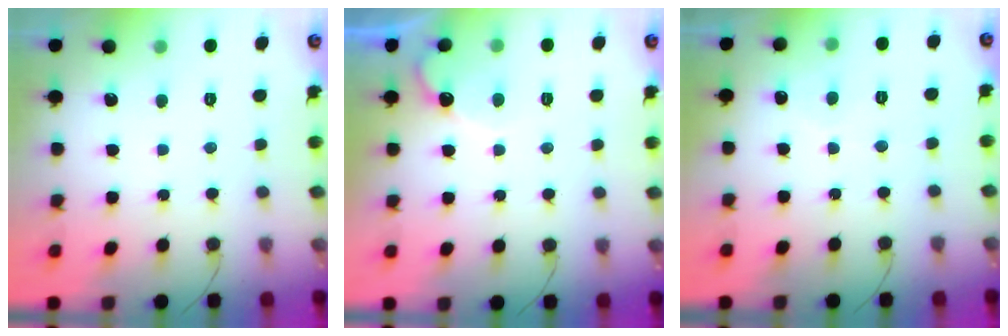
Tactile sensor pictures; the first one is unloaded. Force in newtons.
{"total": 5.6, "press": 5.6, "slide": 0.3}
{"total": 1.9, "press": 1.9, "slide": 0.1}